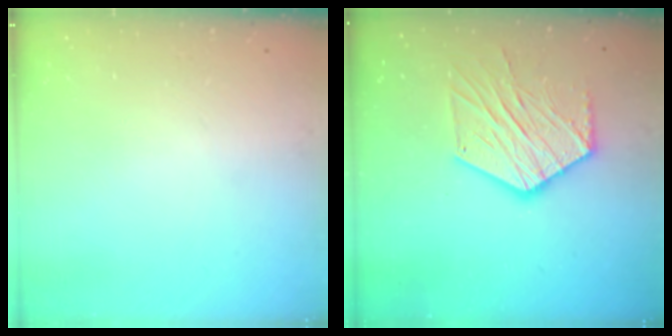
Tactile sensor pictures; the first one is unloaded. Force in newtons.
{"total": 14.7, "press": 14.6, "slide": 1.2}